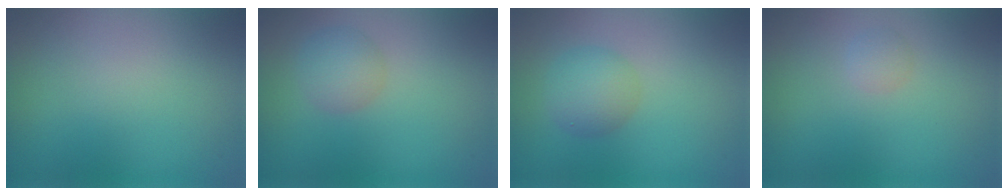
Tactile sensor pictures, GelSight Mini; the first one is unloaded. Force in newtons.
{"total": 2.5, "press": 2.5, "slide": 0.0}
{"total": 3.0, "press": 3.0, "slide": 0.1}
{"total": 1.0, "press": 1.0, "slide": 0.0}